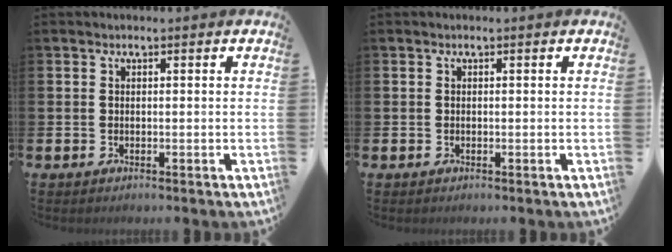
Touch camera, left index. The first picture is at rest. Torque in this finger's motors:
{"motor_torque": [-0.13, -0.05, -0.02, -0.01]}